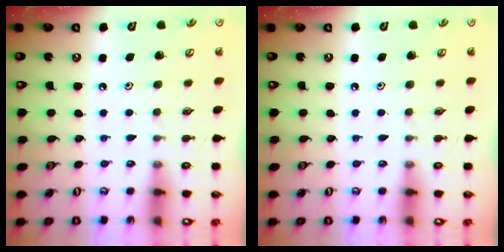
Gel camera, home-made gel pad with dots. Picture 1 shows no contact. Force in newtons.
{"total": 0.0}